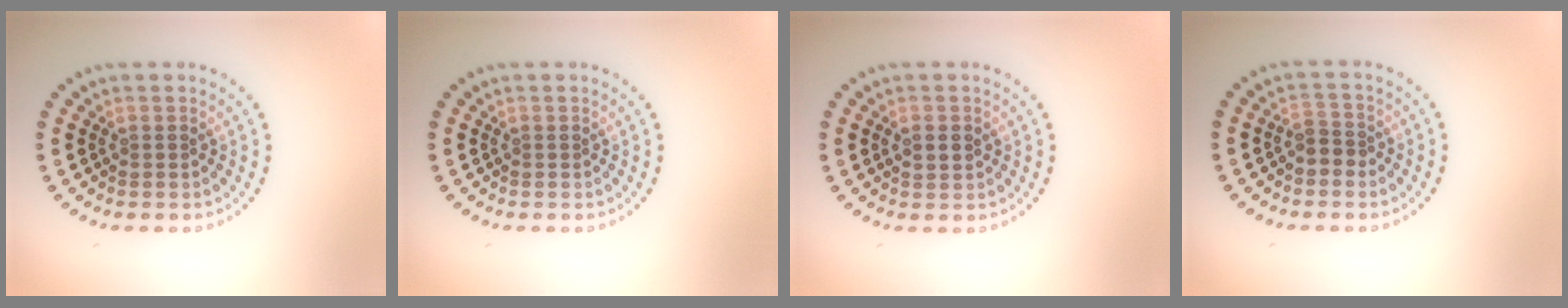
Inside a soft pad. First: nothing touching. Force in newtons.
{"total": 0.0}
{"total": 1.7, "press": 1.7, "slide": 0.1}
{"total": 1.6, "press": 1.4, "slide": 0.7}